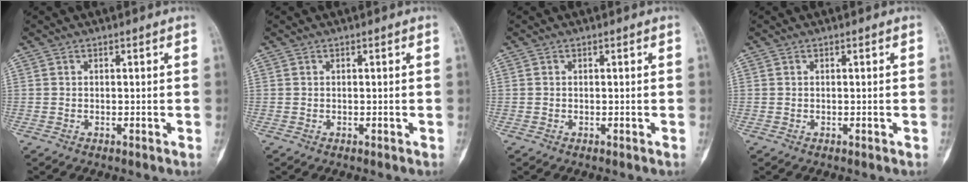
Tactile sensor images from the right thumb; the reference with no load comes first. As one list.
[{"total": 0.0}, {"total": 0.0}, {"total": 0.0}]